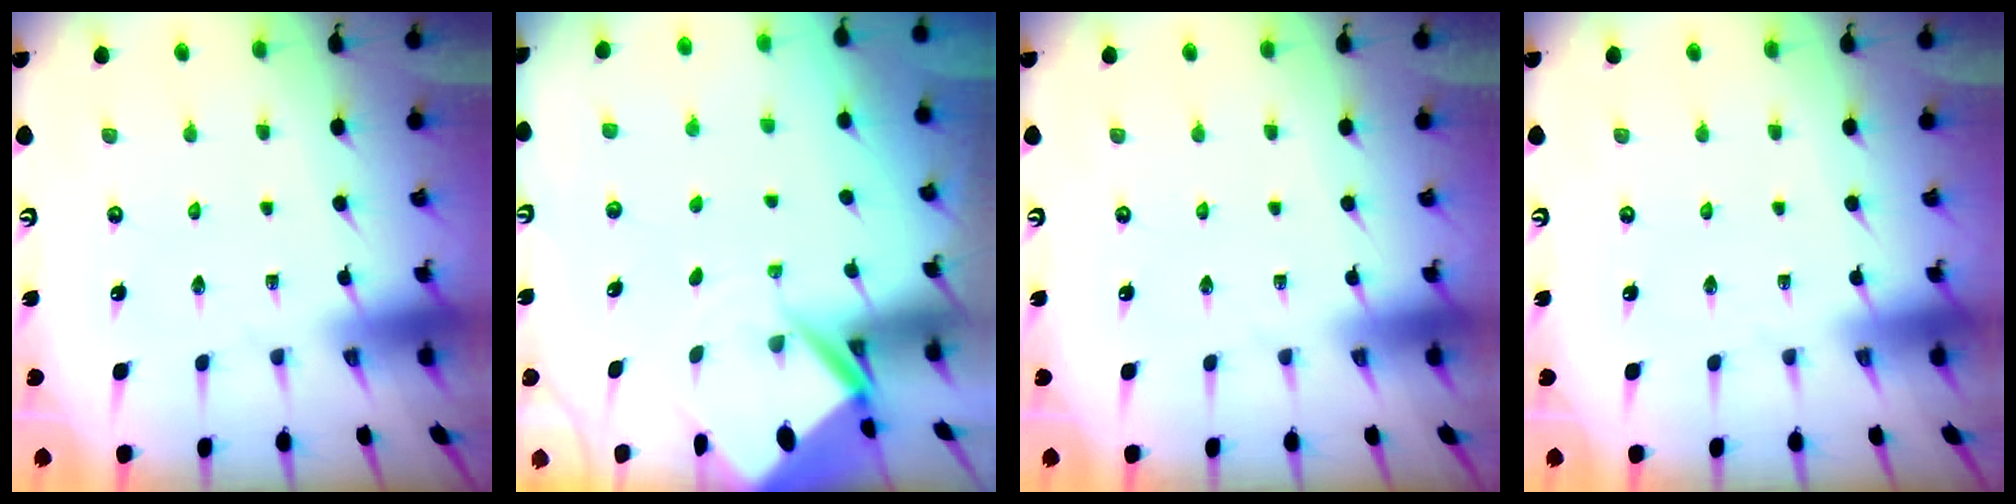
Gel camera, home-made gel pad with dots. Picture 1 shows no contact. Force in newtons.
{"total": 4.7, "press": 4.7, "slide": 0.4}
{"total": 0.0}
{"total": 0.0}